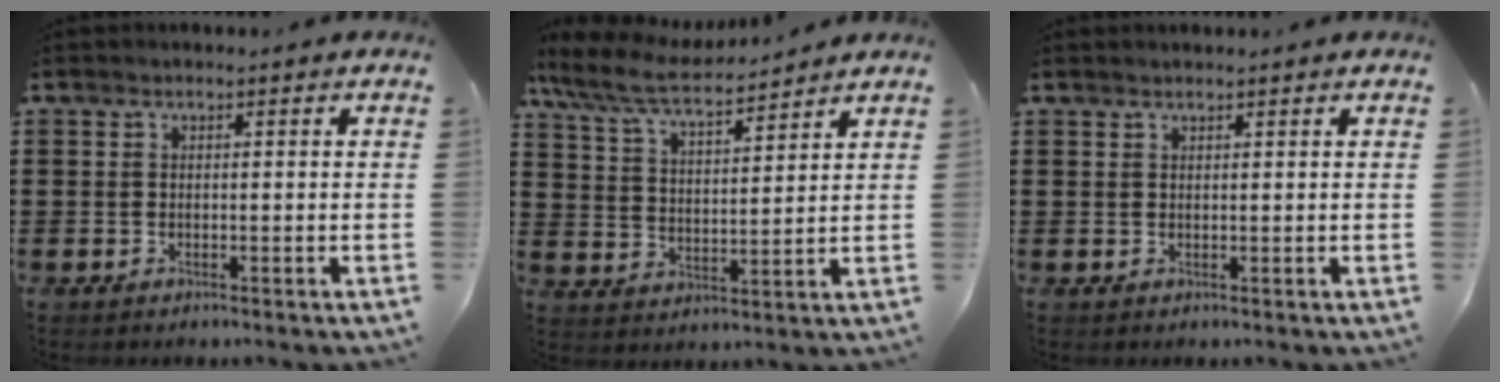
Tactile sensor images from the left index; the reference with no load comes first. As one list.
[{"total": 7.4, "force": [6.5, 1.2, 3.3], "torque": [-0.091, -0.028, 0.112]}, {"total": 0.7, "force": [0.7, 0.0, 0.2], "torque": [-0.005, -0.001, 0.014]}]